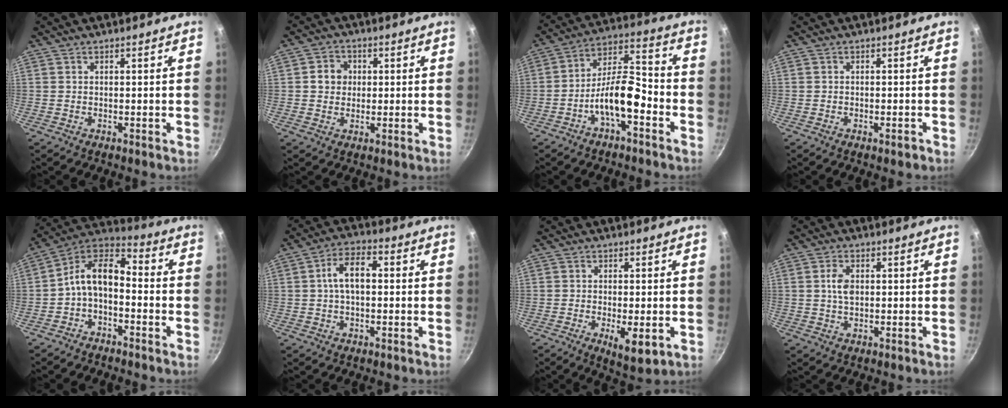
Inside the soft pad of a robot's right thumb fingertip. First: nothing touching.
{"total": 4.7, "force": [0.6, 4.2, 2.0], "torque": [-0.012, 0.006, 0.007]}
{"total": 12.0, "force": [-4.6, 4.9, 10.0], "torque": [-0.171, 0.057, -0.084]}
{"total": 1.3, "force": [-0.8, 0.4, 1.0], "torque": [-0.014, 0.003, -0.009]}
{"total": 10.5, "force": [-1.8, 6.5, 8.1], "torque": [-0.127, 0.058, -0.047]}
{"total": 7.5, "force": [0.6, 4.2, 6.2], "torque": [-0.109, 0.022, 0.003]}
{"total": 5.8, "force": [-1.7, 2.0, 5.2], "torque": [-0.083, -0.015, -0.021]}
{"total": 3.6, "force": [0.4, 2.2, 2.8], "torque": [-0.052, -0.001, 0.006]}